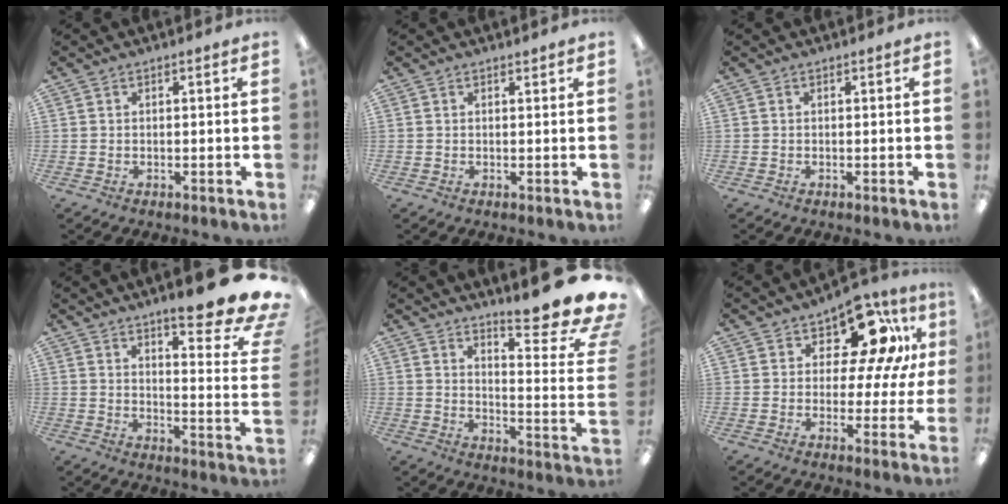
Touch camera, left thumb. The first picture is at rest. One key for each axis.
{"total": 0.6, "fx": 0.6, "fy": 0.1, "fz": 0.2, "tx": -0.004, "ty": 0.000, "tz": 0.011}
{"total": 0.0}
{"total": 12.8, "fx": 9.9, "fy": 1.9, "fz": 7.9, "tx": -0.098, "ty": -0.085, "tz": 0.159}
{"total": 14.1, "fx": 11.4, "fy": 2.0, "fz": 8.1, "tx": -0.095, "ty": -0.118, "tz": 0.178}
{"total": 13.7, "fx": 7.6, "fy": 6.2, "fz": 9.5, "tx": -0.152, "ty": -0.042, "tz": 0.130}